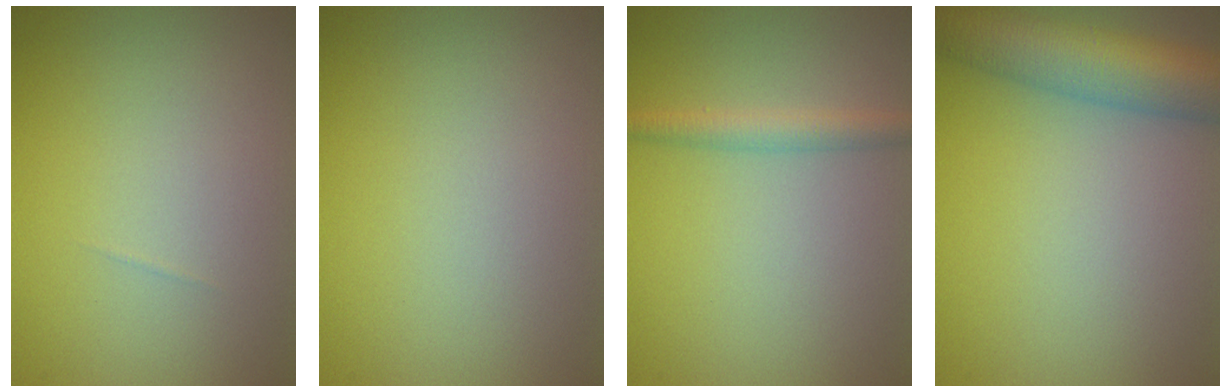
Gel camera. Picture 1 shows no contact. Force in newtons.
{"total": 0.0}
{"total": 2.2, "press": 2.2, "slide": 0.1}
{"total": 7.8, "press": 7.8, "slide": 0.4}